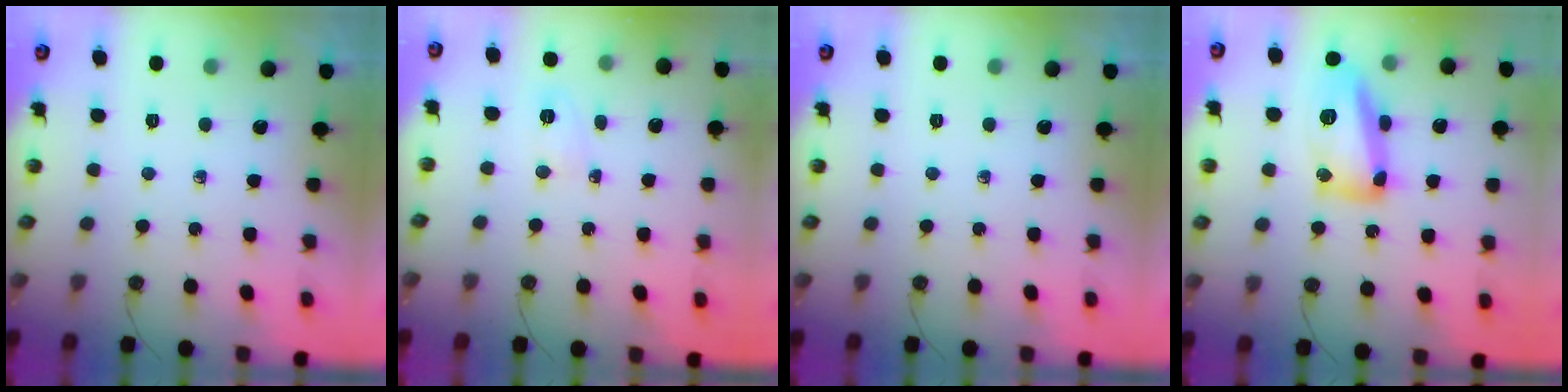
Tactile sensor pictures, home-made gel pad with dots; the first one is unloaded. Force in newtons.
{"total": 5.4, "press": 3.0, "slide": 4.4}
{"total": 0.0}
{"total": 14.6, "press": 14.5, "slide": 1.1}